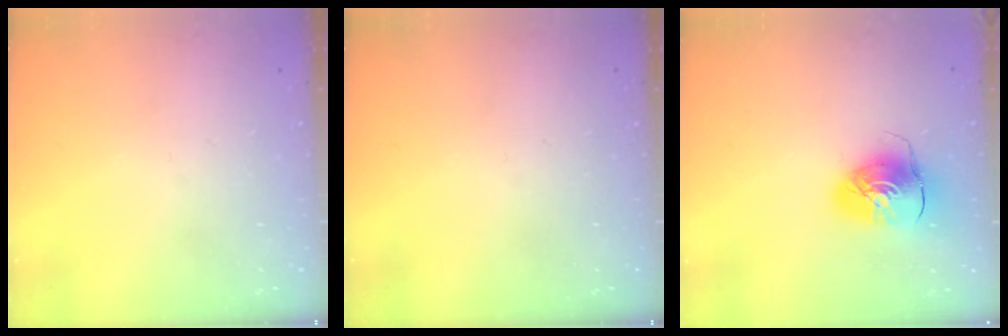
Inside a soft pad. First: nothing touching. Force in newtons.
{"total": 0.0}
{"total": 9.4, "press": 9.3, "slide": 1.3}